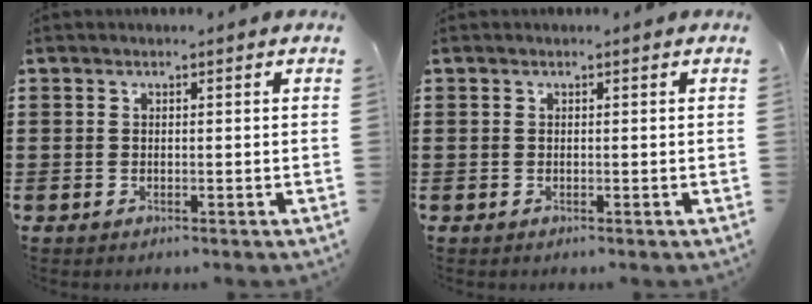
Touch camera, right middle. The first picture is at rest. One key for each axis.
{"total": 0.0}